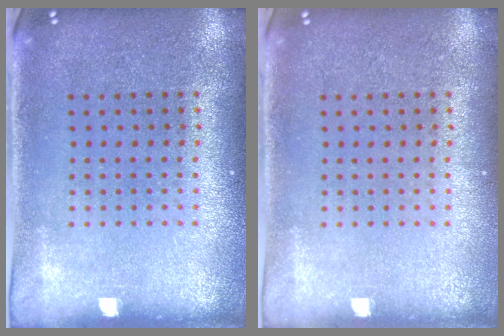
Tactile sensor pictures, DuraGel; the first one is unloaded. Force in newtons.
{"total": 0.0}